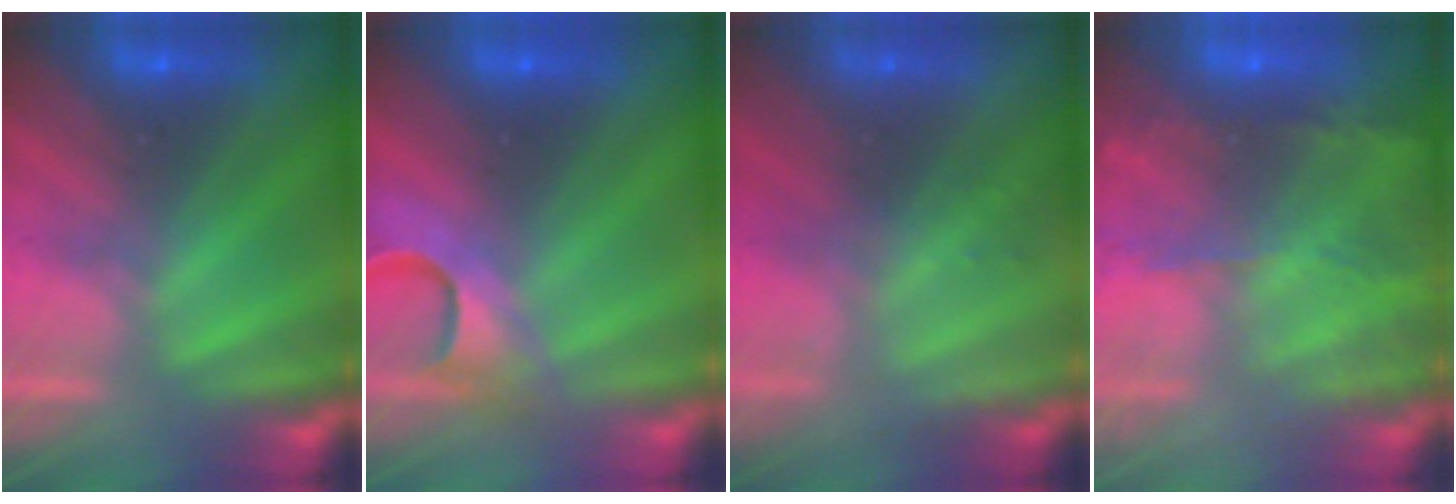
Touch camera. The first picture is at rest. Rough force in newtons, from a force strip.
{"total": 4.6}
{"total": 2.3}
{"total": 8.2}